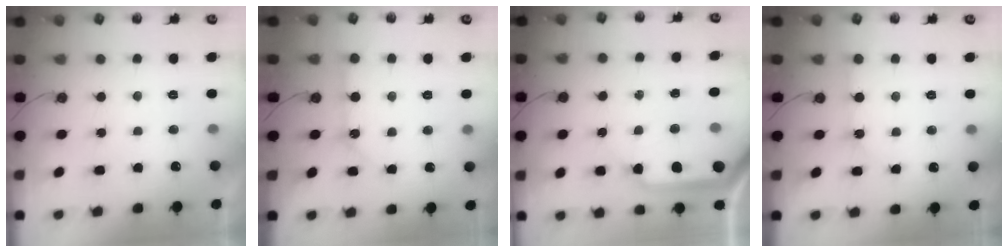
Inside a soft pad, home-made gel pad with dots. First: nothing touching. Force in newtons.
{"total": 8.5, "press": 8.5, "slide": 0.7}
{"total": 13.9, "press": 13.8, "slide": 1.9}
{"total": 2.6, "press": 2.6, "slide": 0.4}